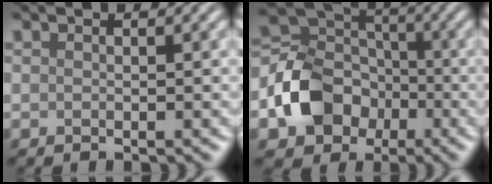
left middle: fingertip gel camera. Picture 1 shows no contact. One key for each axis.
{"total": 8.0, "fx": -3.1, "fy": 6.3, "fz": 3.8, "tx": -0.067, "ty": 0.002, "tz": -0.066}